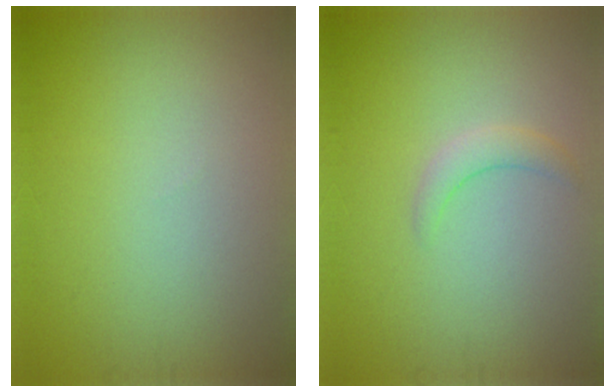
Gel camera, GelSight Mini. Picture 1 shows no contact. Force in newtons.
{"total": 1.5, "press": 1.5, "slide": 0.3}